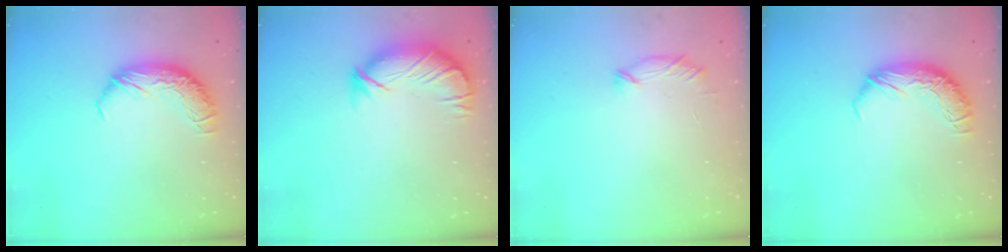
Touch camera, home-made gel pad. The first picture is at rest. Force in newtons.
{"total": 3.9, "press": 3.3, "slide": 2.0}
{"total": 4.7, "press": 4.6, "slide": 1.2}
{"total": 0.0}